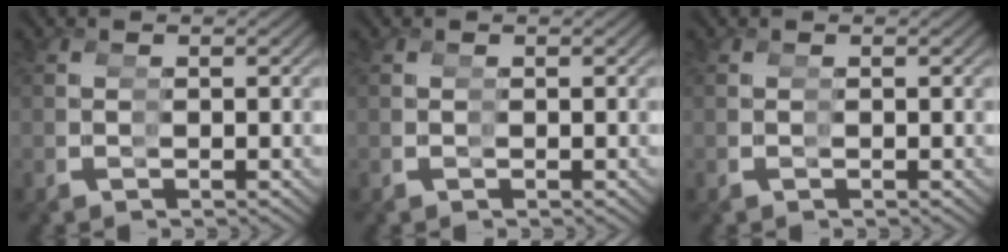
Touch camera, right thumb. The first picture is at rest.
{"total": 0.0}
{"total": 0.0}